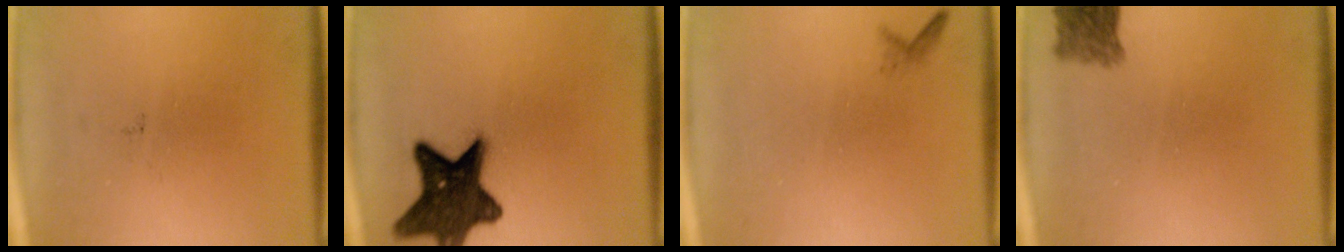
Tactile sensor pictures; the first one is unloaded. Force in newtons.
{"total": 14.4}
{"total": 0.6}
{"total": 3.1}